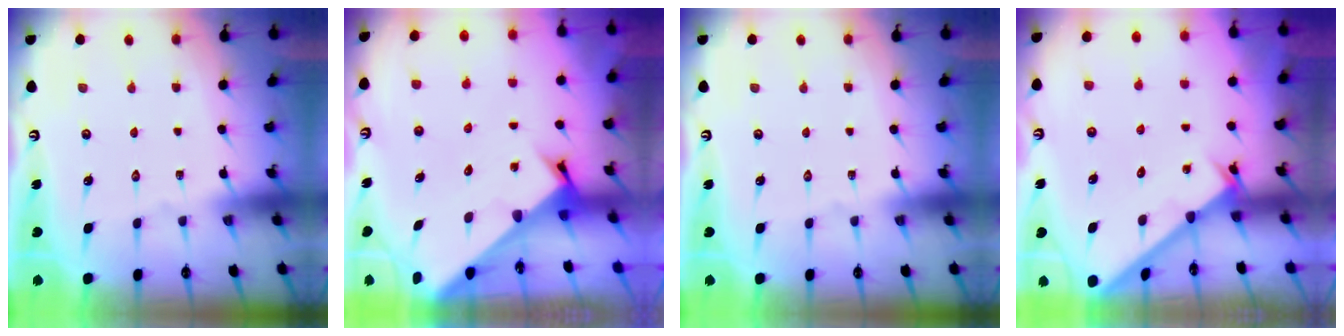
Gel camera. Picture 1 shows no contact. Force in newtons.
{"total": 2.7, "press": 2.7, "slide": 0.3}
{"total": 0.0}
{"total": 3.5, "press": 3.4, "slide": 0.5}